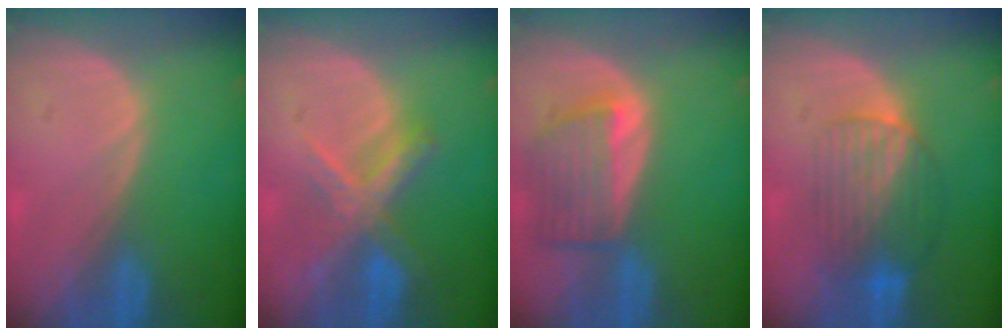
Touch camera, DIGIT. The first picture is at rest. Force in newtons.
{"total": 7.3, "press": 6.2, "slide": 3.8}
{"total": 6.6, "press": 6.3, "slide": 1.9}
{"total": 7.1, "press": 7.0, "slide": 1.5}